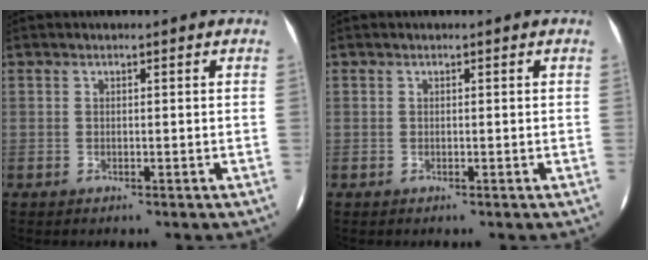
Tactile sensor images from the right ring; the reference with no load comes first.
{"total": 0.0}